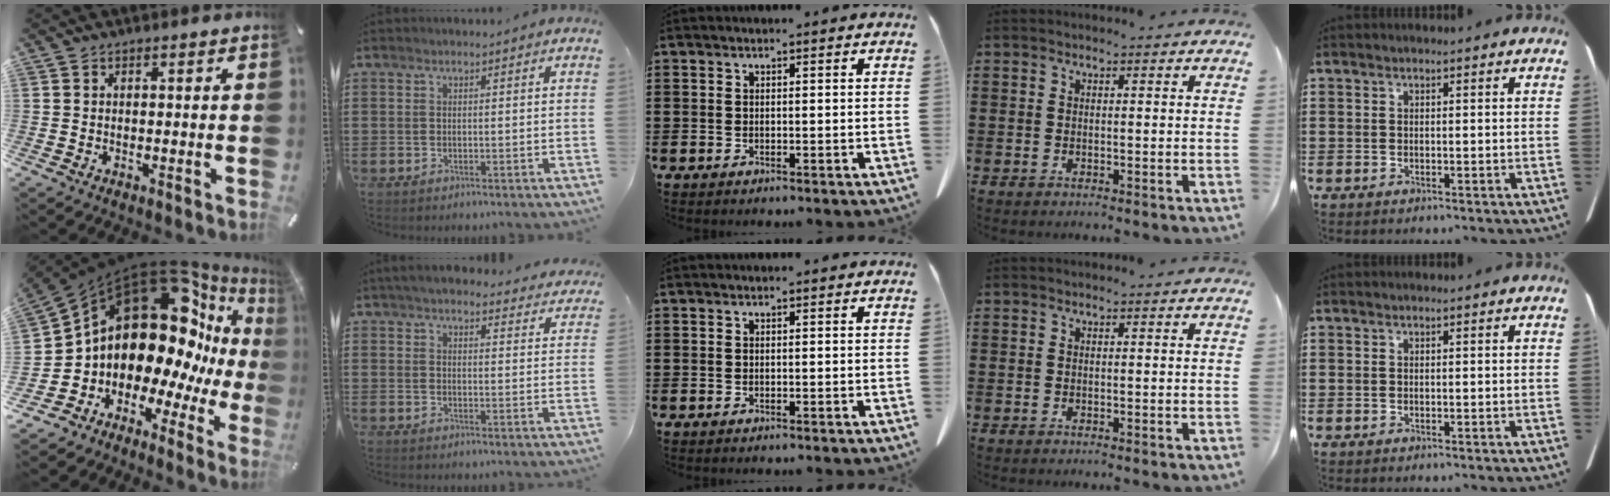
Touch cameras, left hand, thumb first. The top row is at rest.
{"thumb": {"total": 20.8, "force": [7.5, 13.5, 14.0], "torque": [-0.224, -0.093, 0.138]}, "index": {"total": 4.4, "force": [4.1, 0.5, 1.3], "torque": [-0.040, -0.018, 0.074]}}